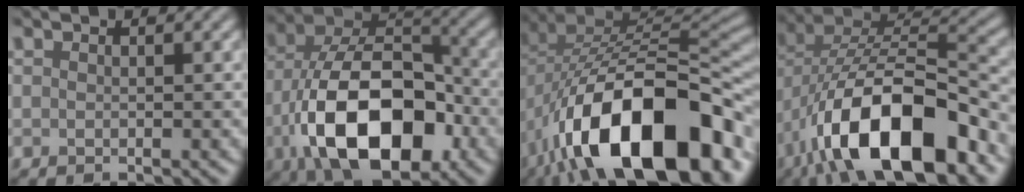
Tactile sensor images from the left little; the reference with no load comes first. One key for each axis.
{"total": 14.6, "fx": -5.3, "fy": 8.0, "fz": 11.0, "tx": -0.192, "ty": -0.015, "tz": -0.094}
{"total": 18.0, "fx": -8.0, "fy": 9.3, "fz": 13.2, "tx": -0.208, "ty": 0.002, "tz": -0.124}
{"total": 14.5, "fx": -7.6, "fy": 5.8, "fz": 10.9, "tx": -0.183, "ty": -0.001, "tz": -0.138}